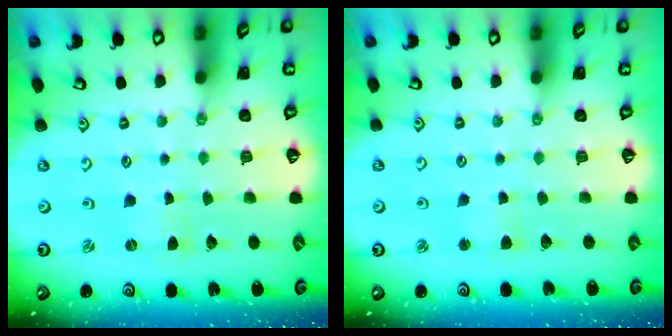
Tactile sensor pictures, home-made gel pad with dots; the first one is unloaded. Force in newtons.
{"total": 2.3, "press": 2.3, "slide": 0.4}